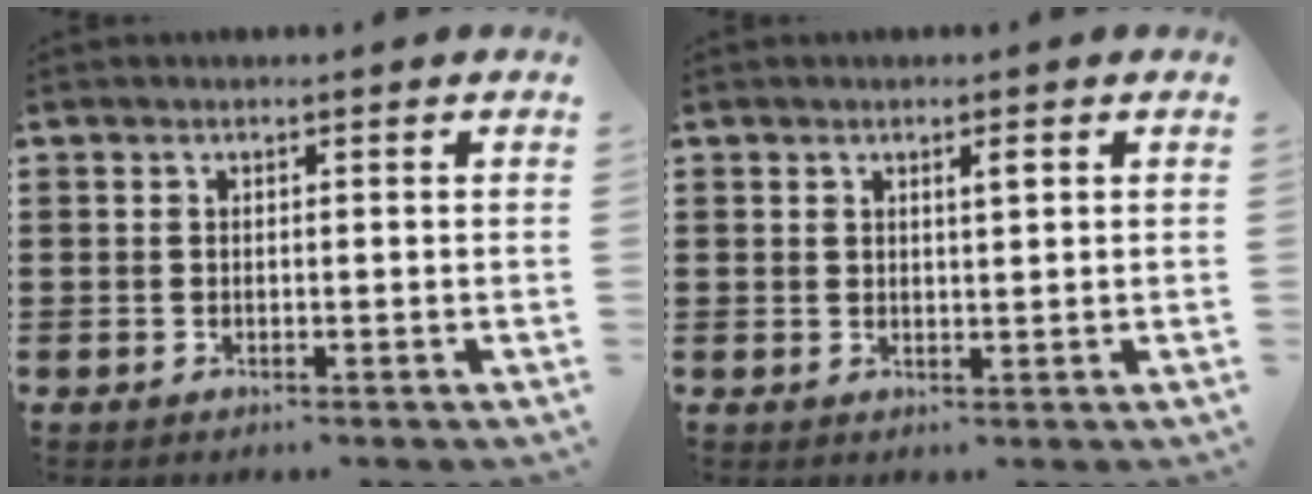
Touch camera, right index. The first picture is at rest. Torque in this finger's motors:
{"motor_torque": [-0.31, 0.19, 0.10, 0.00]}